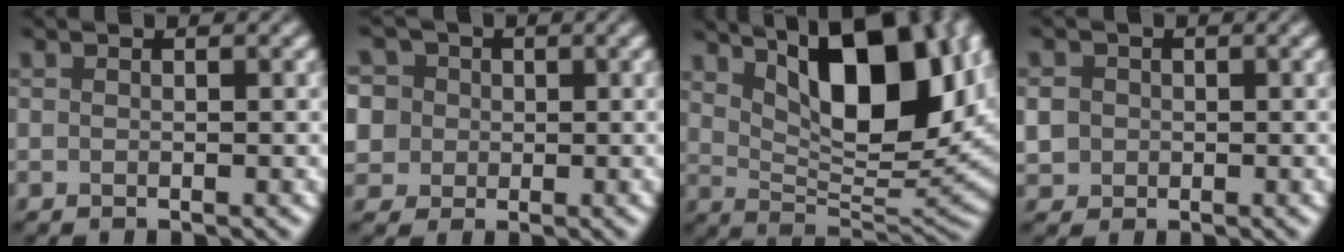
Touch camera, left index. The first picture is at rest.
{"total": 9.3, "force": [4.1, 7.1, 4.2], "torque": [-0.090, 0.033, 0.042]}
{"total": 12.6, "force": [5.4, 4.7, 10.4], "torque": [-0.151, 0.005, 0.093]}
{"total": 3.1, "force": [0.3, 2.9, 1.0], "torque": [-0.026, 0.016, 0.001]}